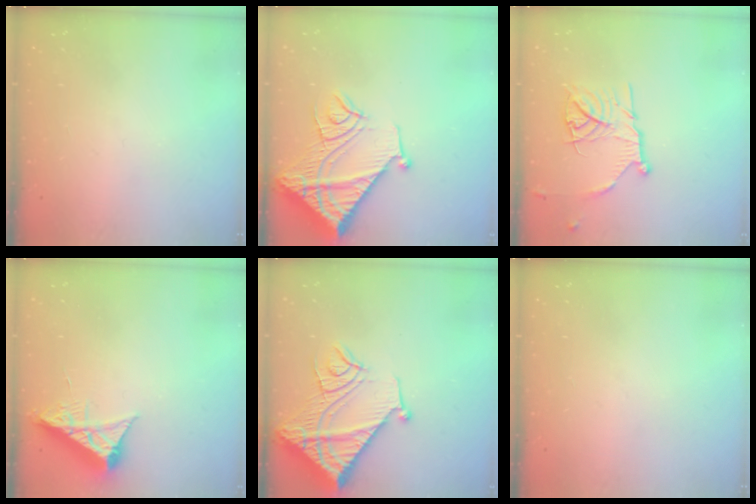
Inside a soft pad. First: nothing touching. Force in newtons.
{"total": 19.7, "press": 19.6, "slide": 2.1}
{"total": 14.2, "press": 14.2, "slide": 1.2}
{"total": 8.2, "press": 8.2, "slide": 0.3}
{"total": 19.7, "press": 19.6, "slide": 2.1}
{"total": 0.0}